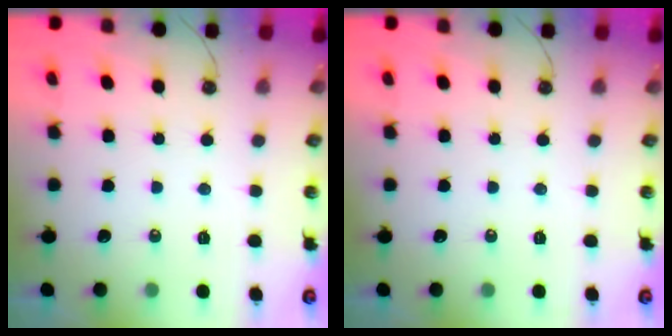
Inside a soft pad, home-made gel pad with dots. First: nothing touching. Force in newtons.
{"total": 0.0}